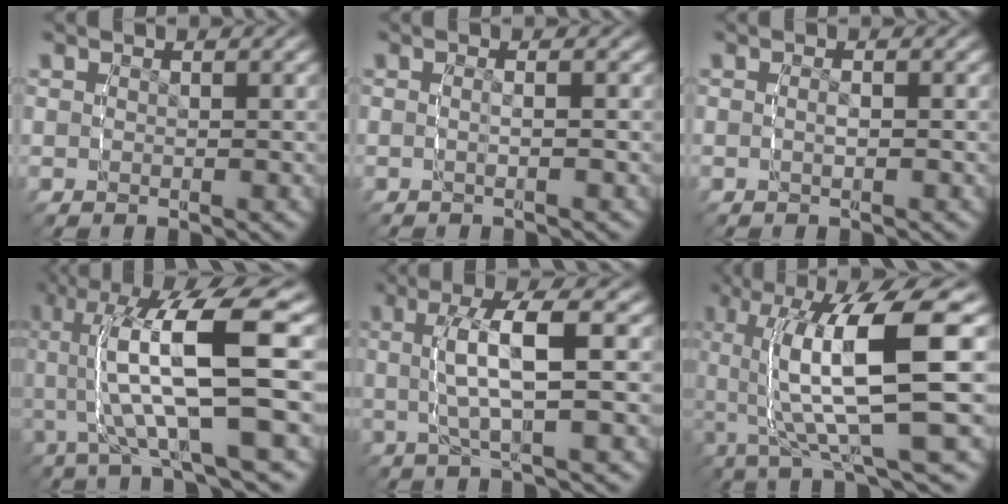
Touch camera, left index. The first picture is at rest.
{"total": 1.1, "force": [-0.8, -0.1, 0.8], "torque": [-0.018, 0.002, -0.017]}
{"total": 1.0, "force": [-0.7, 0.4, 0.6], "torque": [-0.017, -0.004, -0.015]}
{"total": 9.8, "force": [1.3, 2.9, 9.2], "torque": [-0.172, 0.014, 0.012]}
{"total": 4.9, "force": [-0.1, 0.5, 4.9], "torque": [-0.091, 0.012, -0.006]}
{"total": 10.4, "force": [0.0, 3.0, 9.9], "torque": [-0.181, 0.012, -0.003]}